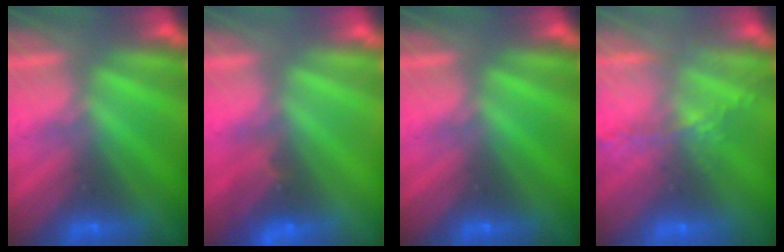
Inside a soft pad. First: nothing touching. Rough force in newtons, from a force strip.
{"total": 2.6}
{"total": 0.0}
{"total": 5.5}